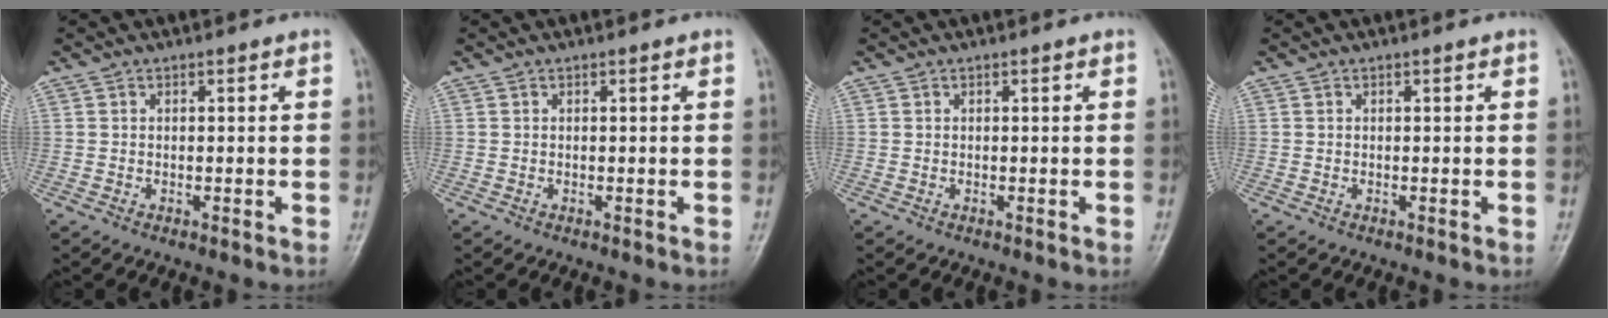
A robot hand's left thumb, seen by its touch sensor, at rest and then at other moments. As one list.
[{"total": 0.0}, {"total": 0.0}, {"total": 0.0}]